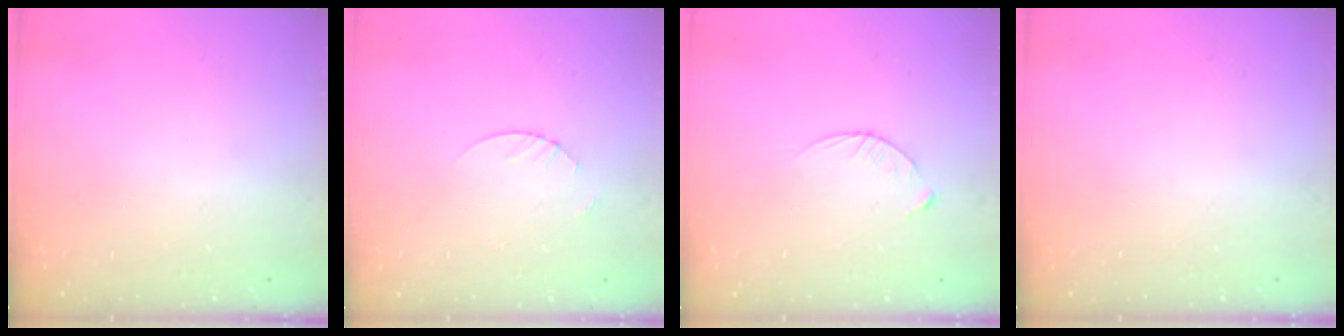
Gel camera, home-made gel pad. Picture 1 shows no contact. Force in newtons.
{"total": 1.9, "press": 1.9, "slide": 0.2}
{"total": 3.4, "press": 3.4, "slide": 0.4}
{"total": 0.0}